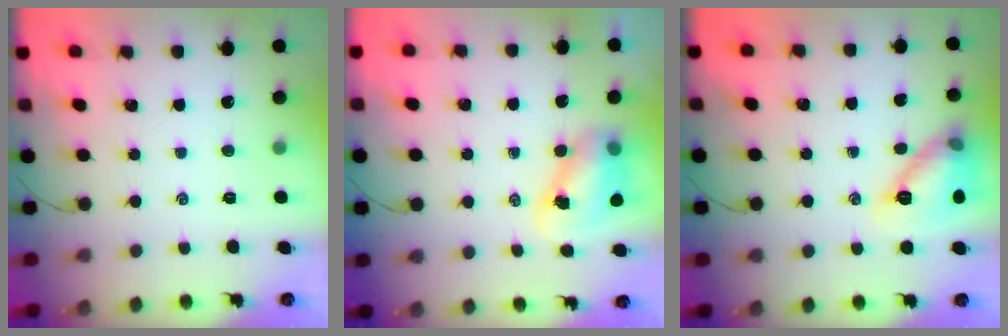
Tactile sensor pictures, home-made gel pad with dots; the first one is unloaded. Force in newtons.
{"total": 7.8, "press": 7.5, "slide": 2.0}
{"total": 12.9, "press": 12.9, "slide": 0.3}